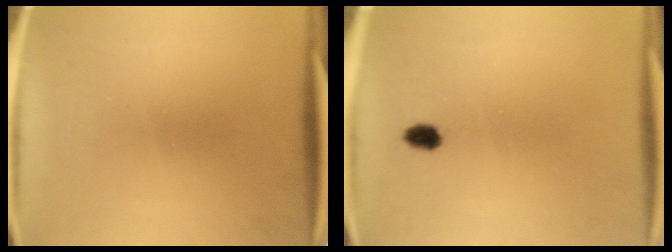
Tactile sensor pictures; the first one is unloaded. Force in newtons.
{"total": 2.2}